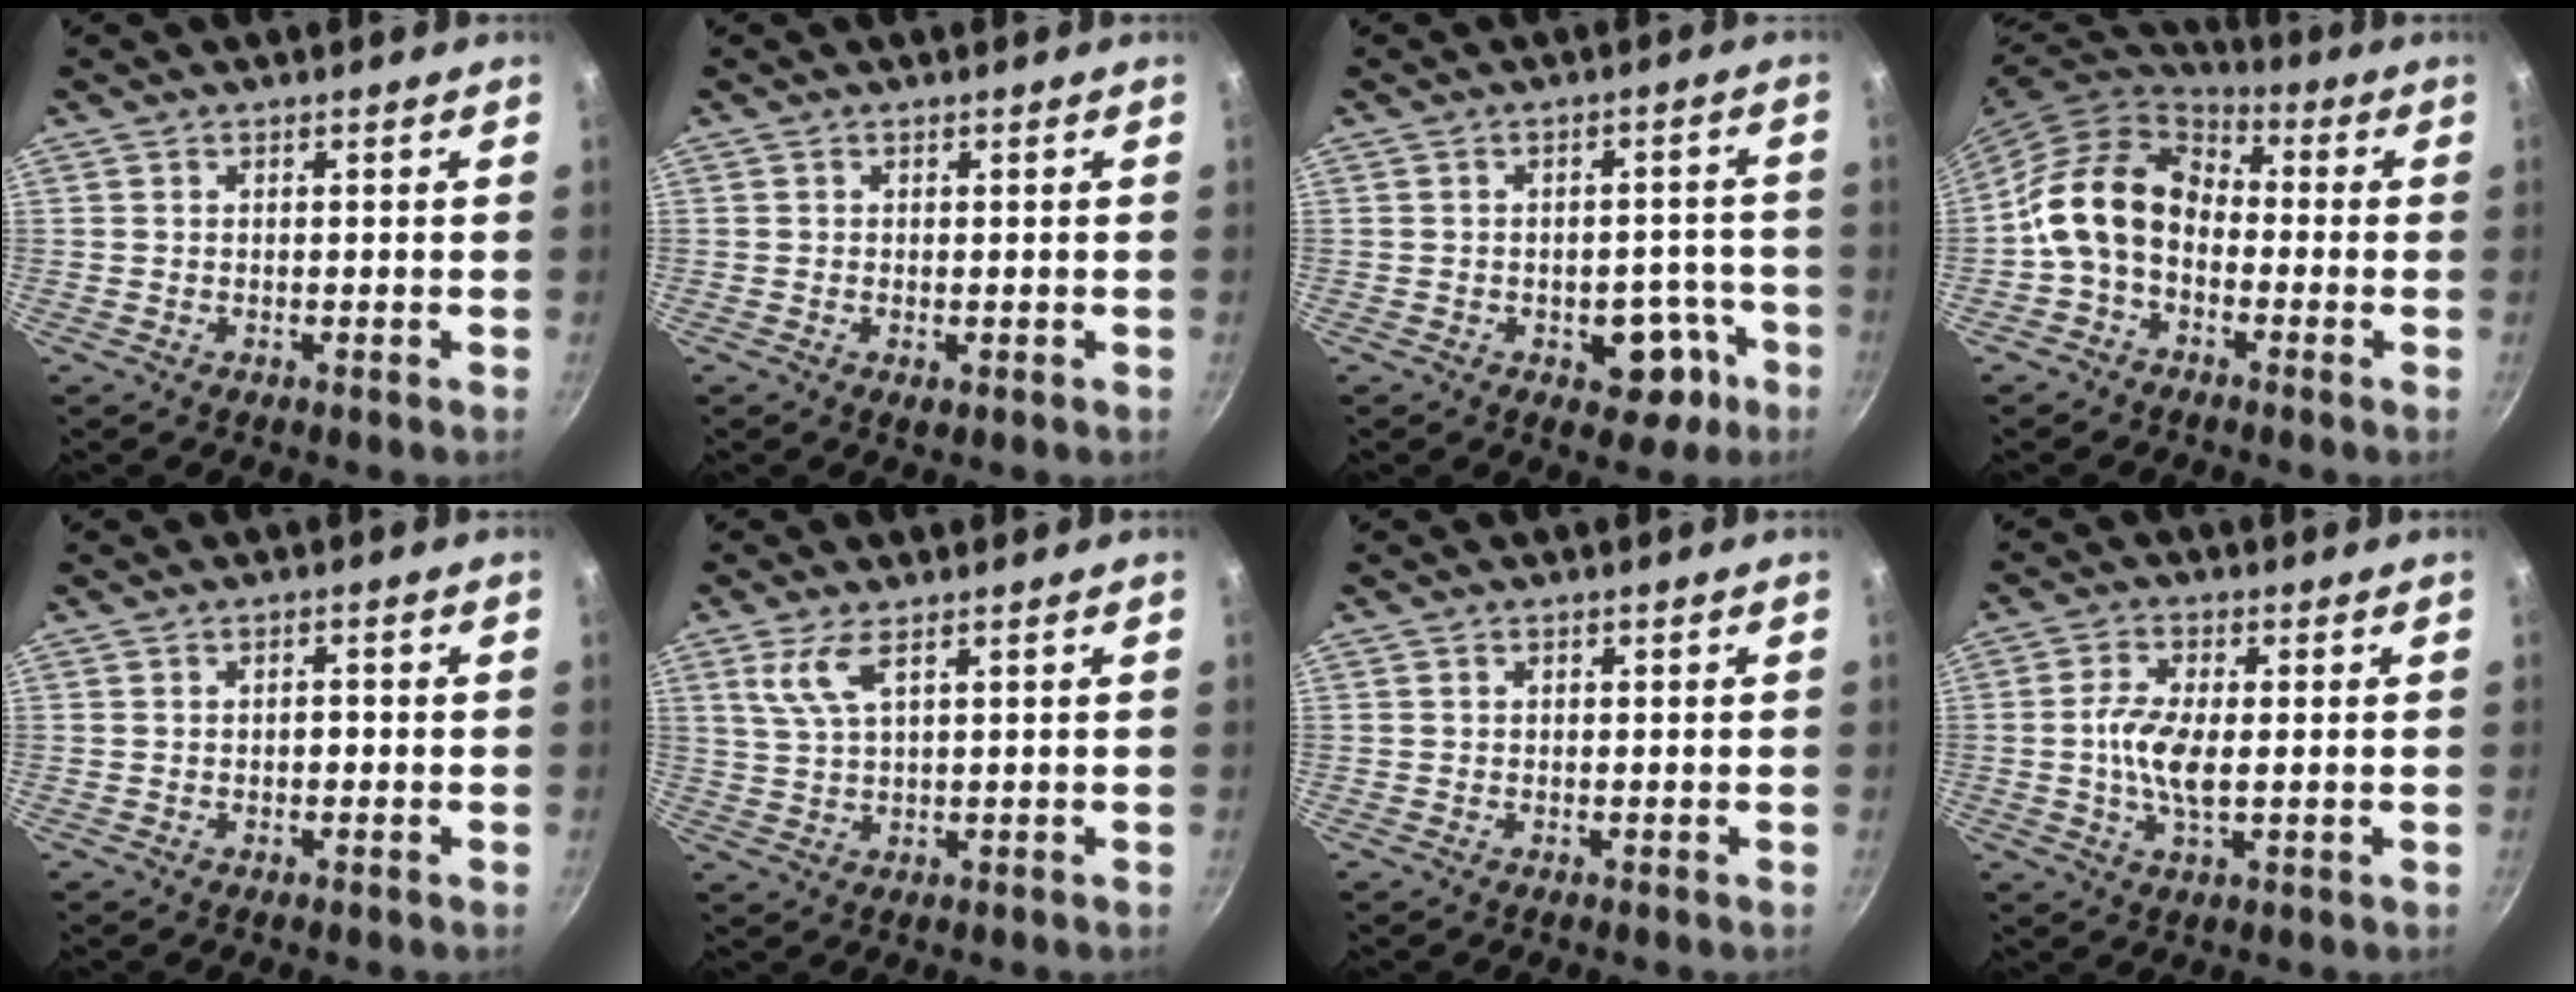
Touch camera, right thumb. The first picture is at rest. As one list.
[{"total": 1.0, "force": [-0.2, 0.5, 0.8], "torque": [-0.013, -0.004, 0.000]}, {"total": 8.2, "force": [-3.7, 4.9, 5.5], "torque": [-0.034, 0.037, -0.039]}, {"total": 13.1, "force": [-2.5, 9.3, 8.9], "torque": [-0.156, 0.047, -0.061]}, {"total": 1.5, "force": [-0.1, 1.0, 1.2], "torque": [-0.012, 0.006, -0.004]}, {"total": 4.9, "force": [2.5, 1.5, 3.9], "torque": [-0.094, -0.002, 0.061]}, {"total": 0.0}, {"total": 7.5, "force": [0.0, 3.1, 6.9], "torque": [-0.145, -0.004, -0.002]}]